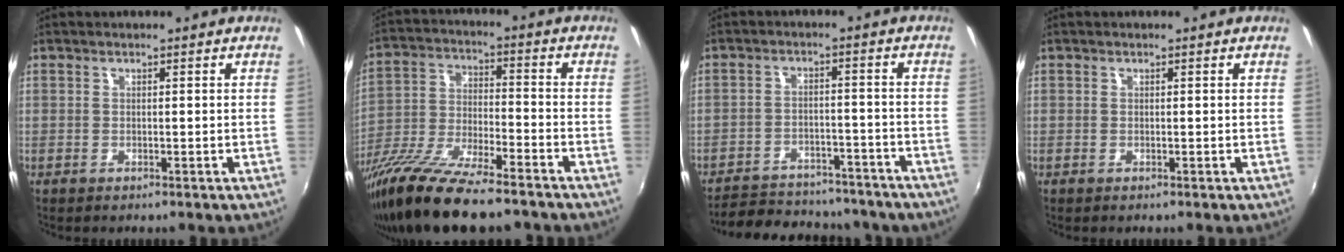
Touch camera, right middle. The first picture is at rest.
{"total": 18.6, "force": [-14.2, 3.7, 11.5], "torque": [-0.230, -0.051, -0.254]}
{"total": 20.5, "force": [-17.5, 7.2, 8.0], "torque": [-0.168, 0.003, -0.224]}
{"total": 0.0}